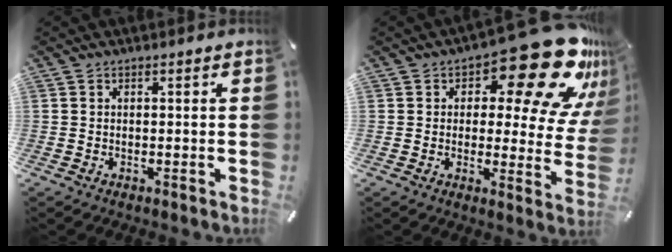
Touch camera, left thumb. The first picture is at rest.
{"total": 22.9, "force": [13.2, 9.7, 16.1], "torque": [-0.194, -0.089, 0.214]}